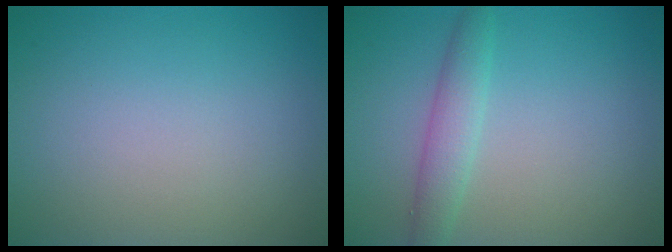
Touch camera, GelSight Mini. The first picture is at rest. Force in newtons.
{"total": 2.4, "press": 2.4, "slide": 0.1}